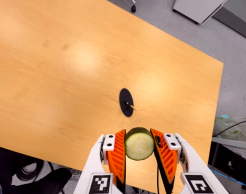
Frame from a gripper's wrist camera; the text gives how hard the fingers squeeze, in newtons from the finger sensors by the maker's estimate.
{"total": 11.1, "left": 10.3, "right": 12.0}